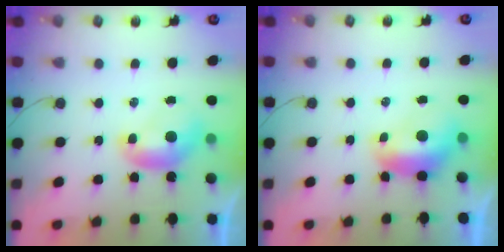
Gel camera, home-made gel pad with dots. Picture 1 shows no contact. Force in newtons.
{"total": 1.7, "press": 1.5, "slide": 0.7}